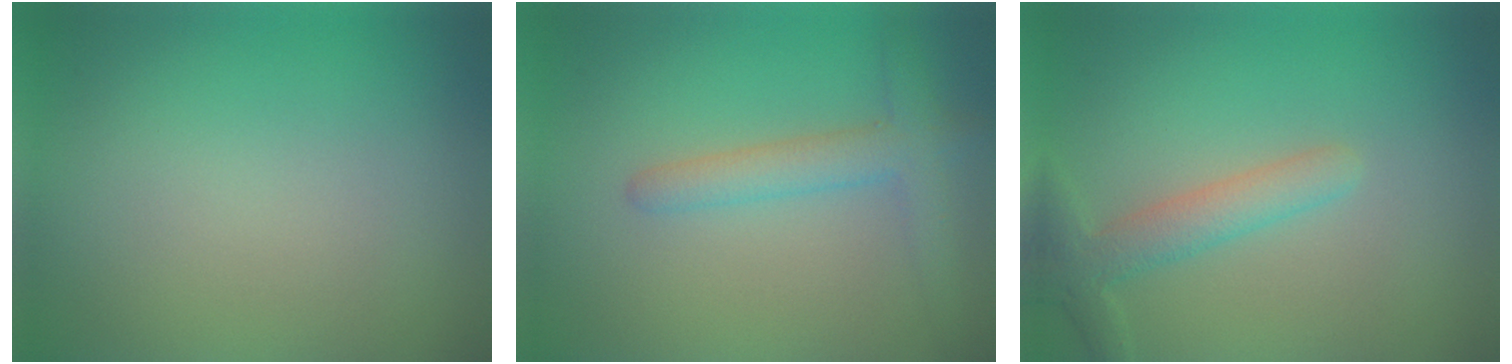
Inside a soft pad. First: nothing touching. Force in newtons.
{"total": 3.1, "press": 3.1, "slide": 0.3}
{"total": 3.0, "press": 3.0, "slide": 0.2}